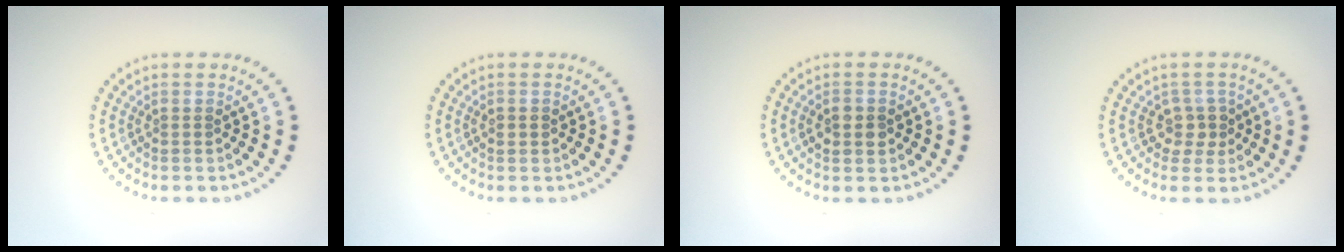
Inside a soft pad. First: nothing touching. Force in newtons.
{"total": 1.0, "press": 1.0, "slide": 0.0}
{"total": 2.5, "press": 2.5, "slide": 0.1}
{"total": 2.1, "press": 1.7, "slide": 1.2}